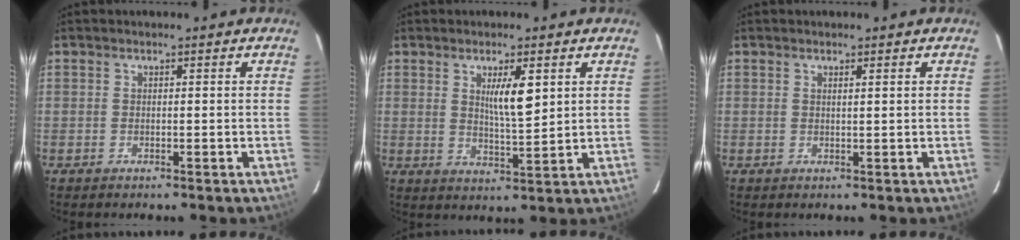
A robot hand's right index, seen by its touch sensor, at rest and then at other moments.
{"total": 5.9, "force": [2.1, 0.9, 5.4], "torque": [-0.094, -0.007, 0.039]}
{"total": 0.8, "force": [0.4, -0.1, 0.6], "torque": [-0.015, 0.002, 0.009]}